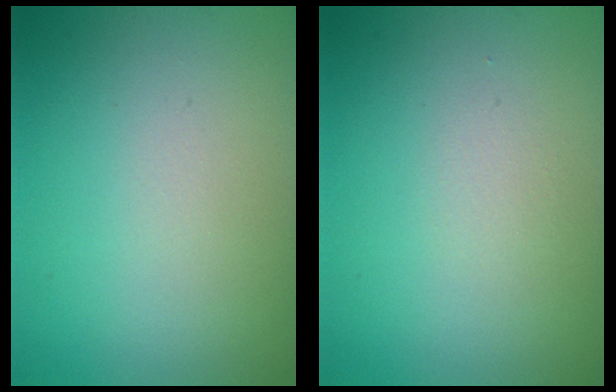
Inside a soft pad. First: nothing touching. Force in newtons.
{"total": 0.6, "press": 0.6, "slide": 0.0}